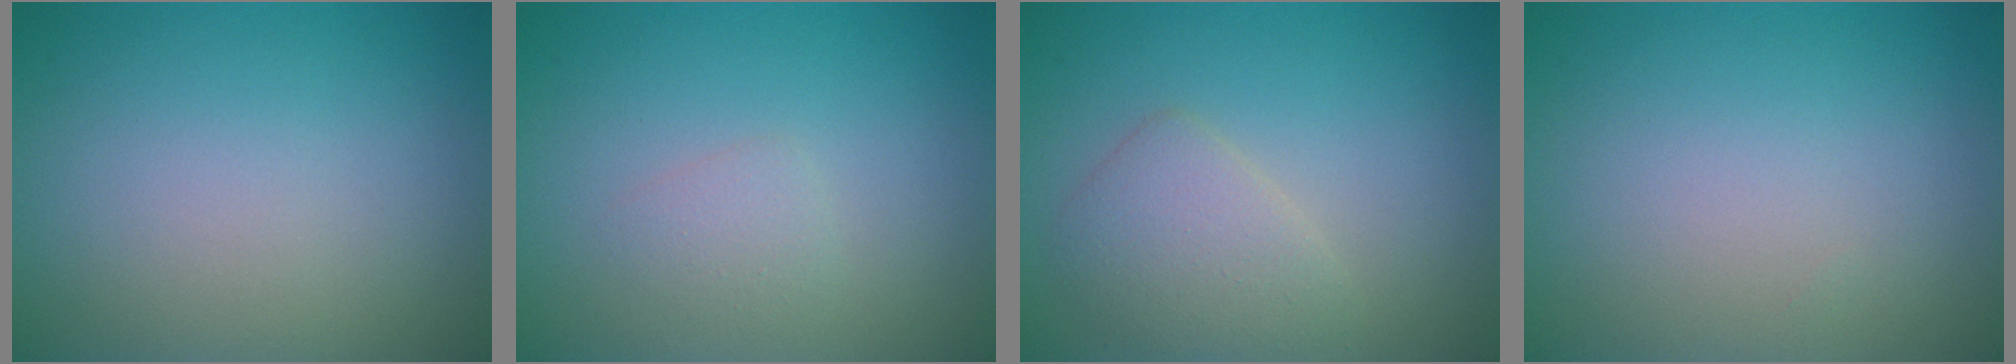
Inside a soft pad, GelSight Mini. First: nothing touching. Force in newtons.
{"total": 1.1, "press": 1.1, "slide": 0.1}
{"total": 2.8, "press": 2.8, "slide": 0.2}
{"total": 0.0}